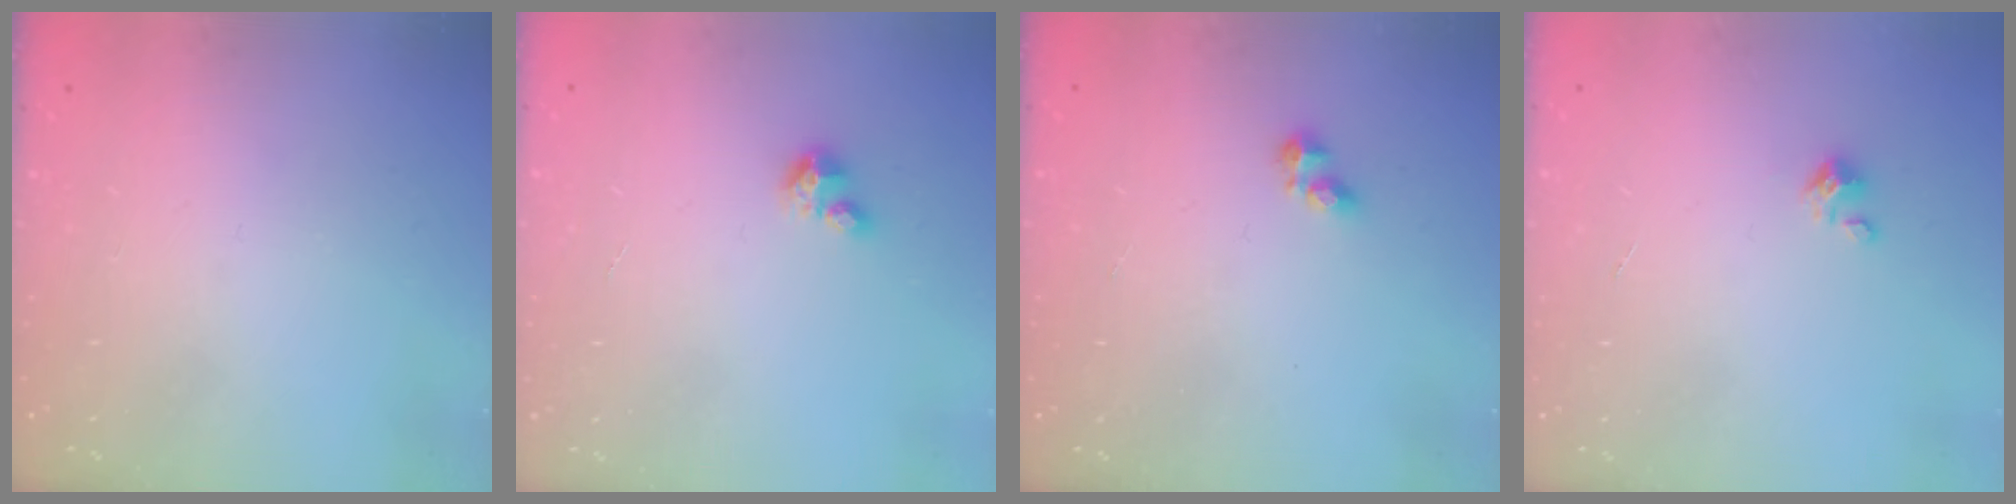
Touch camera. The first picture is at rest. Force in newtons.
{"total": 2.8, "press": 2.8, "slide": 0.2}
{"total": 2.7, "press": 2.7, "slide": 0.4}
{"total": 1.5, "press": 1.5, "slide": 0.1}